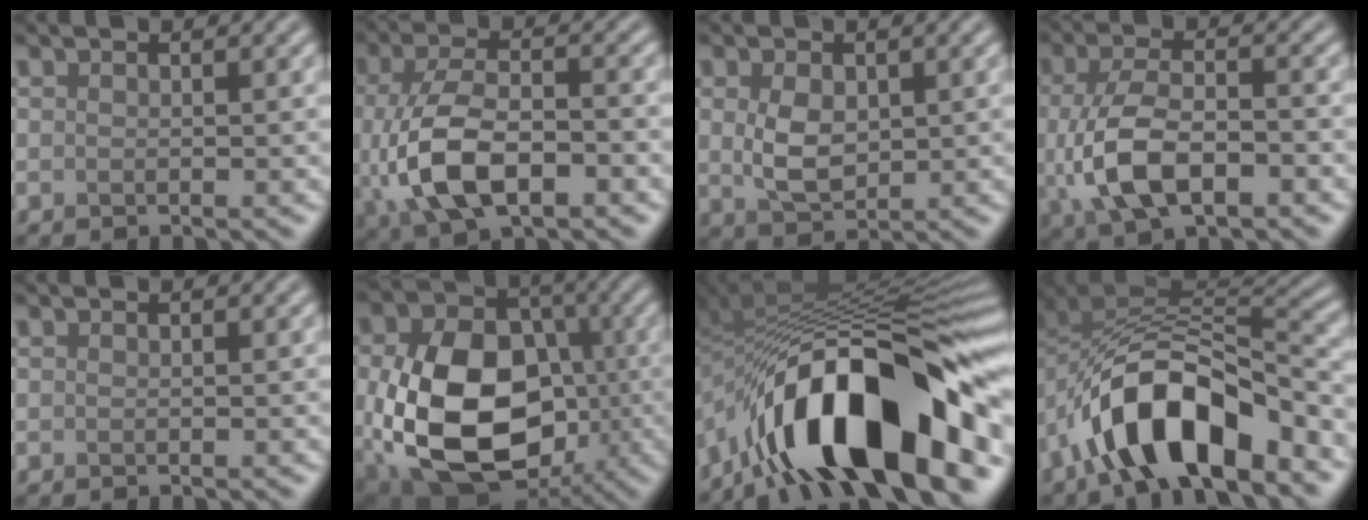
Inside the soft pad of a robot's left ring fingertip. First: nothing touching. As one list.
[{"total": 8.4, "force": [-2.0, 4.5, 6.8], "torque": [-0.145, -0.005, -0.038]}, {"total": 3.7, "force": [0.4, 2.4, 2.7], "torque": [-0.062, -0.001, 0.012]}, {"total": 7.3, "force": [-1.6, 3.8, 6.0], "torque": [-0.125, -0.007, -0.030]}, {"total": 0.0}, {"total": 14.7, "force": [-2.5, 10.5, 10.0], "torque": [-0.200, -0.034, -0.044]}, {"total": 15.5, "force": [-7.9, 5.3, 12.2], "torque": [-0.180, 0.016, -0.132]}, {"total": 11.0, "force": [-5.4, 5.0, 8.2], "torque": [-0.127, 0.007, -0.096]}]